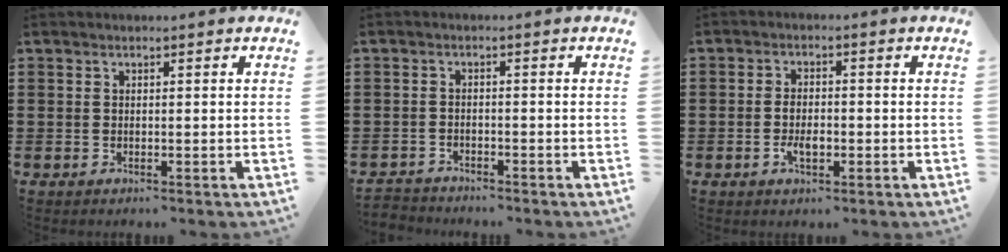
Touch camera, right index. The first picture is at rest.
{"total": 1.8, "force": [-1.8, 0.2, -0.2], "torque": [-0.002, 0.002, -0.041]}
{"total": 3.1, "force": [-0.9, 1.6, 2.5], "torque": [-0.052, 0.002, -0.019]}